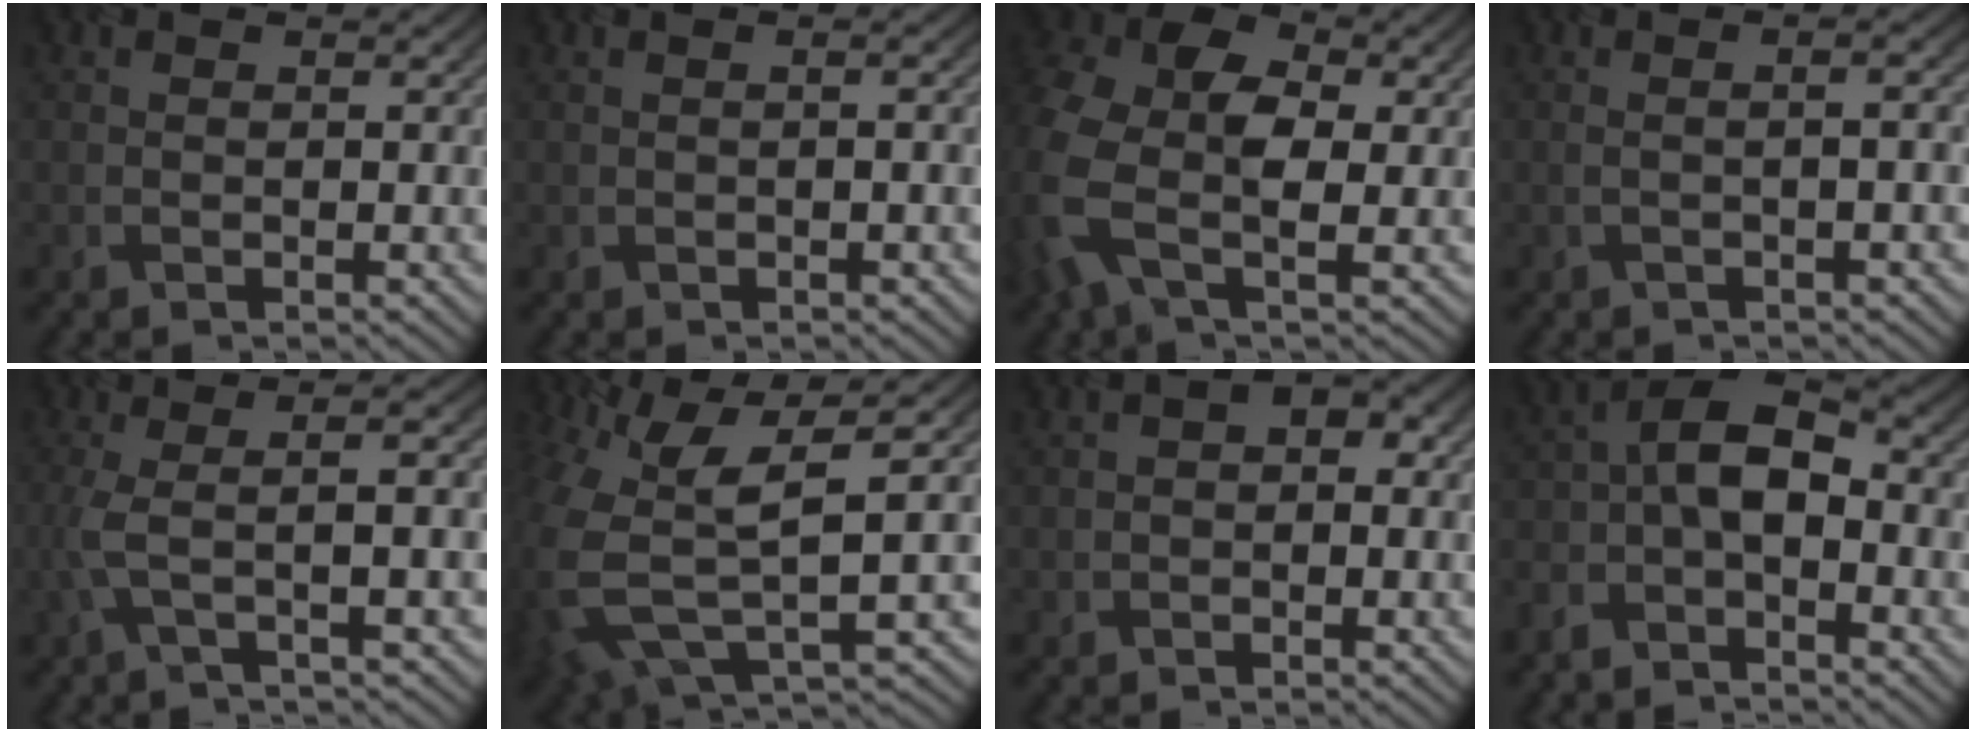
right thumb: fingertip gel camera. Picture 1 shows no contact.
{"total": 1.4, "force": [0.1, 0.4, 1.4], "torque": [-0.016, 0.005, -0.001]}
{"total": 12.3, "force": [-0.7, 7.8, 9.4], "torque": [-0.255, -0.004, -0.026]}
{"total": 3.3, "force": [-0.2, 0.9, 3.2], "torque": [-0.032, 0.014, -0.017]}
{"total": 5.4, "force": [-0.4, 1.0, 5.3], "torque": [-0.098, 0.006, -0.024]}
{"total": 12.3, "force": [0.2, 5.1, 11.2], "torque": [-0.282, -0.026, 0.028]}
{"total": 2.1, "force": [-0.2, 1.4, 1.6], "torque": [-0.024, 0.005, -0.008]}
{"total": 6.4, "force": [-2.6, 3.1, 5.0], "torque": [-0.101, 0.008, -0.062]}